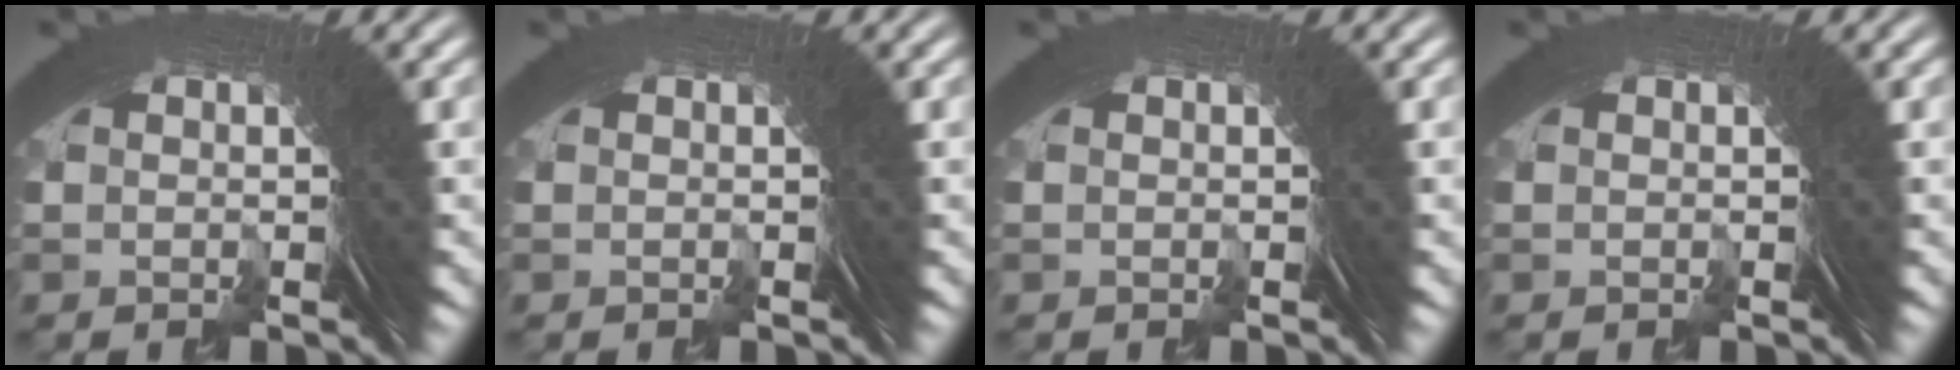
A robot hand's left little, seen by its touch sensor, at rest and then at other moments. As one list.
[{"total": 0.0}, {"total": 0.0}, {"total": 0.0}]